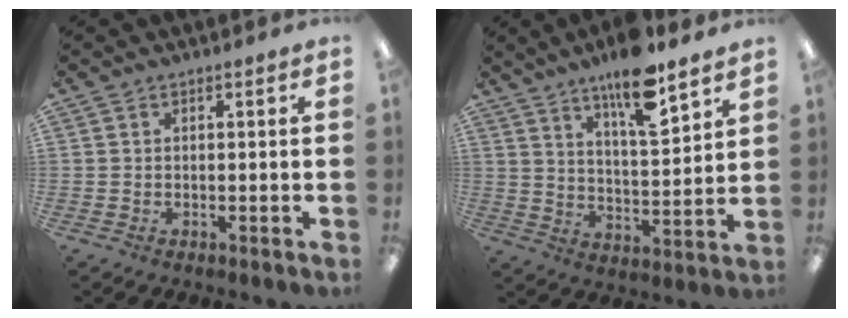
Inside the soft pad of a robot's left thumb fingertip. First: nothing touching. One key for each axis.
{"total": 13.6, "fx": 10.2, "fy": 3.3, "fz": 8.4, "tx": -0.131, "ty": -0.061, "tz": 0.171}